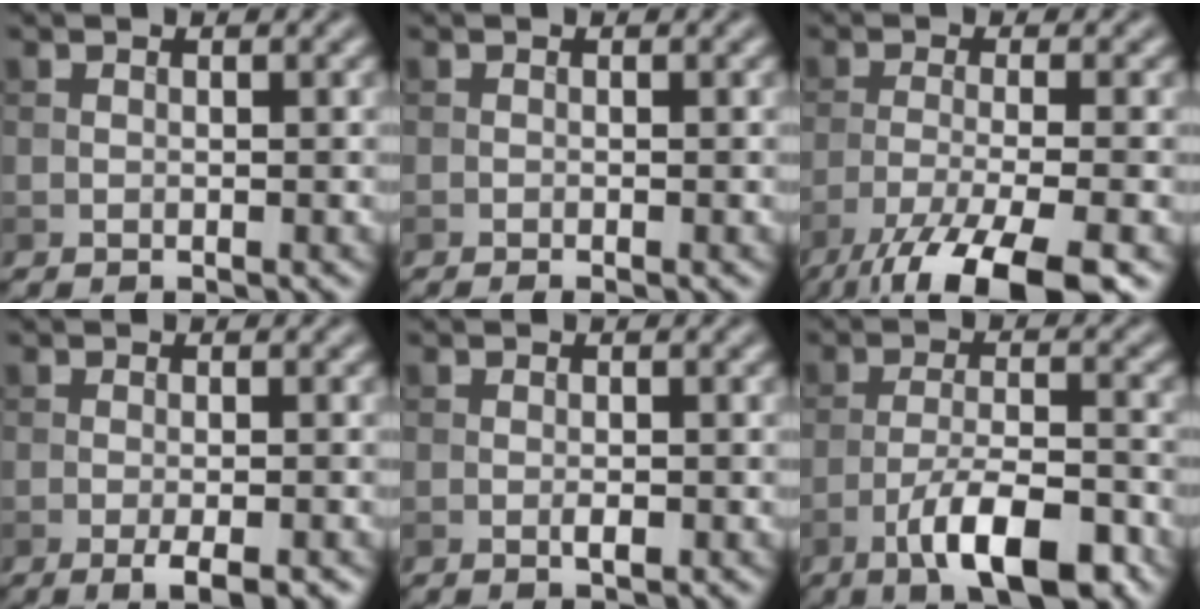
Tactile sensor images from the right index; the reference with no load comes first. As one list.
[{"total": 1.1, "force": [-0.5, 0.3, 0.9], "torque": [-0.010, -0.003, -0.011]}, {"total": 9.8, "force": [-6.3, 2.4, 7.1], "torque": [-0.118, -0.010, -0.119]}, {"total": 2.8, "force": [-1.4, 0.5, 2.4], "torque": [-0.040, -0.003, -0.023]}, {"total": 1.0, "force": [-0.3, 0.3, 0.9], "torque": [-0.017, -0.001, -0.005]}, {"total": 7.7, "force": [-4.4, 2.2, 5.9], "torque": [-0.101, 0.004, -0.076]}]